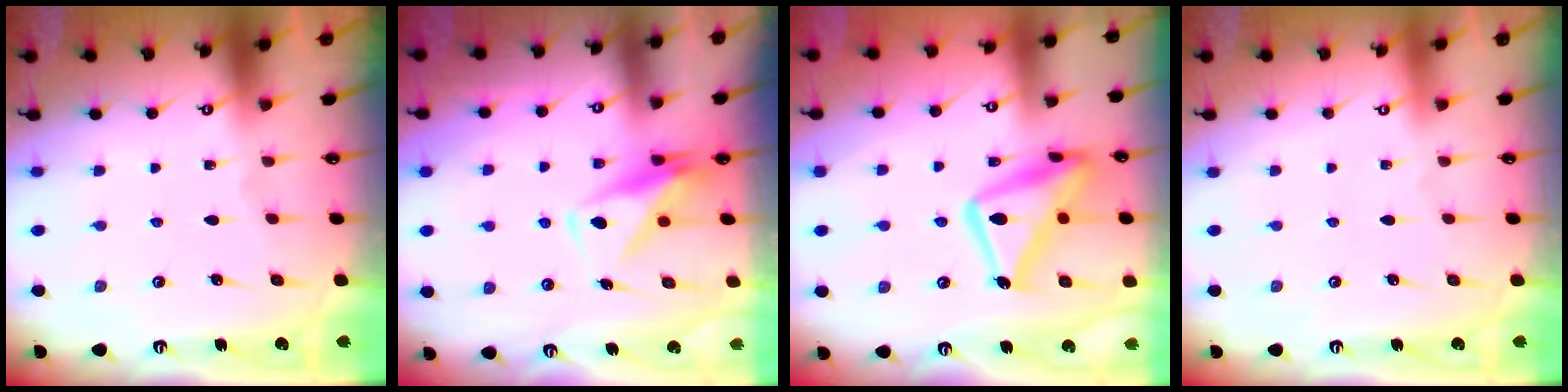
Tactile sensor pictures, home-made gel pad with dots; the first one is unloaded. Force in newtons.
{"total": 8.8, "press": 8.8, "slide": 0.8}
{"total": 17.4, "press": 17.3, "slide": 1.3}
{"total": 3.8, "press": 3.8, "slide": 0.1}